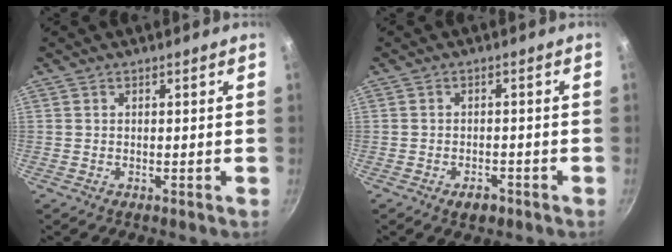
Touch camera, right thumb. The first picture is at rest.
{"total": 3.2, "force": [-1.9, 1.8, 1.8], "torque": [-0.021, 0.016, -0.024]}